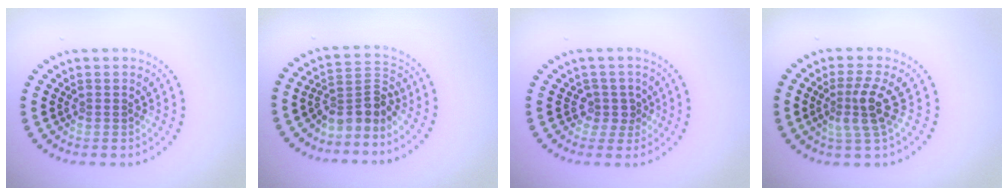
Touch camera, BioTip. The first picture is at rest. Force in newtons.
{"total": 3.4, "press": 2.3, "slide": 2.5}
{"total": 1.9, "press": 1.4, "slide": 1.3}
{"total": 3.0, "press": 2.3, "slide": 1.9}